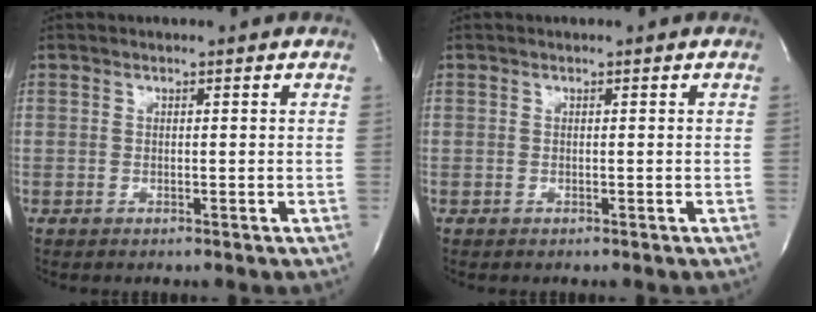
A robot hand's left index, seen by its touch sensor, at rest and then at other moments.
{"total": 0.0}